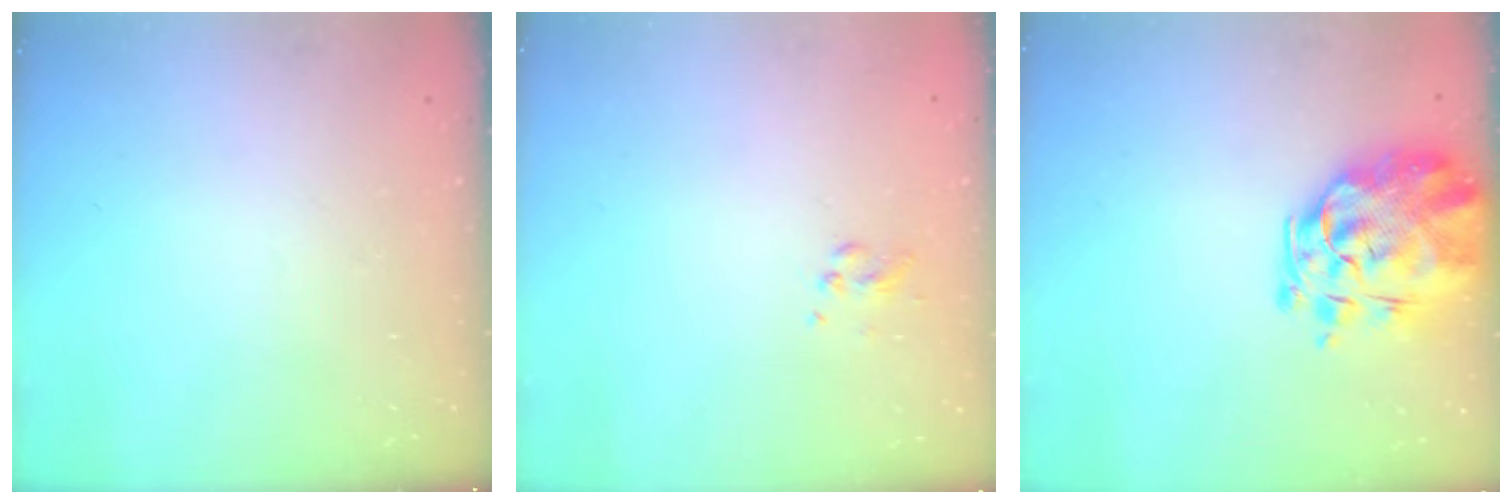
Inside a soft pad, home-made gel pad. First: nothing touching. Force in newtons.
{"total": 3.0, "press": 2.9, "slide": 0.8}
{"total": 7.0, "press": 6.5, "slide": 2.7}